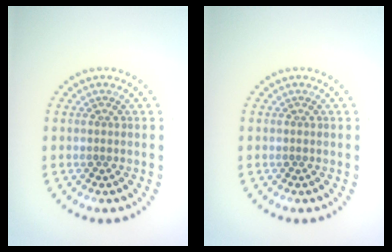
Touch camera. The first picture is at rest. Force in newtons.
{"total": 0.0}